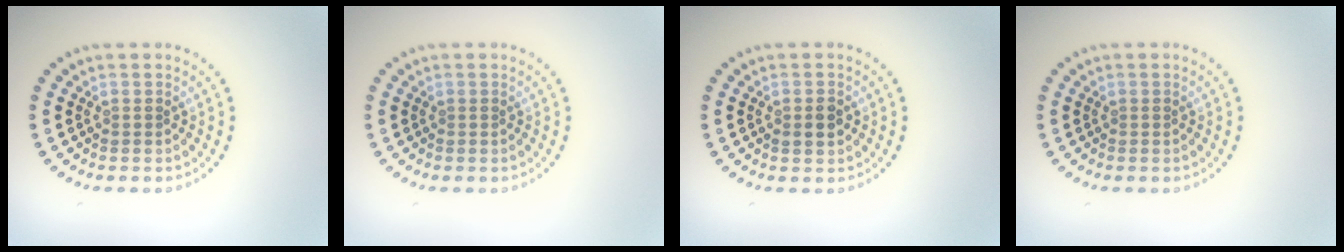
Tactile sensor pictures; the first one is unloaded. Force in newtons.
{"total": 0.0}
{"total": 1.3, "press": 1.3, "slide": 0.1}
{"total": 0.0}